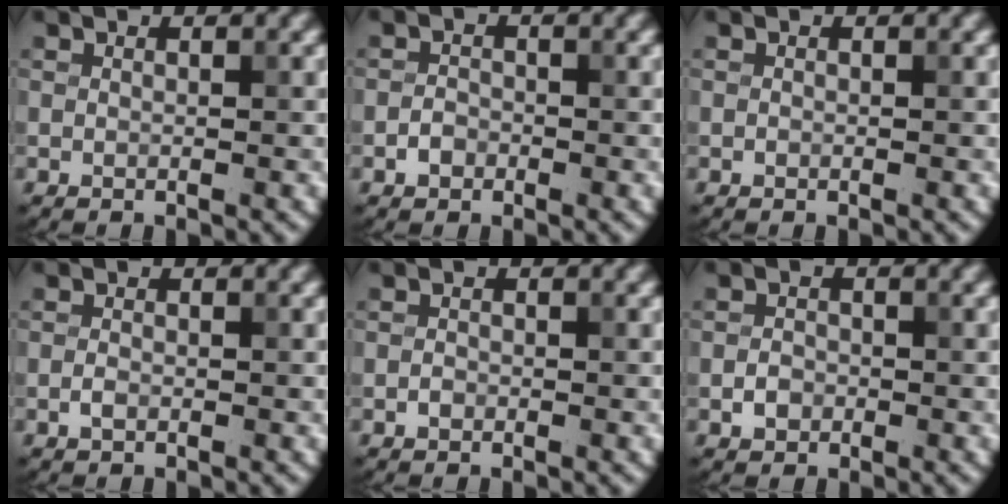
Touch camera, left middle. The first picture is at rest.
{"total": 1.3, "force": [-0.7, 1.0, 0.5], "torque": [-0.005, 0.002, -0.014]}
{"total": 0.0}
{"total": 0.9, "force": [-0.4, 0.5, 0.6], "torque": [-0.012, 0.000, -0.009]}
{"total": 0.7, "force": [-0.4, 0.6, 0.3], "torque": [-0.004, -0.001, -0.009]}
{"total": 1.4, "force": [-0.6, 1.2, 0.6], "torque": [-0.007, 0.000, -0.013]}